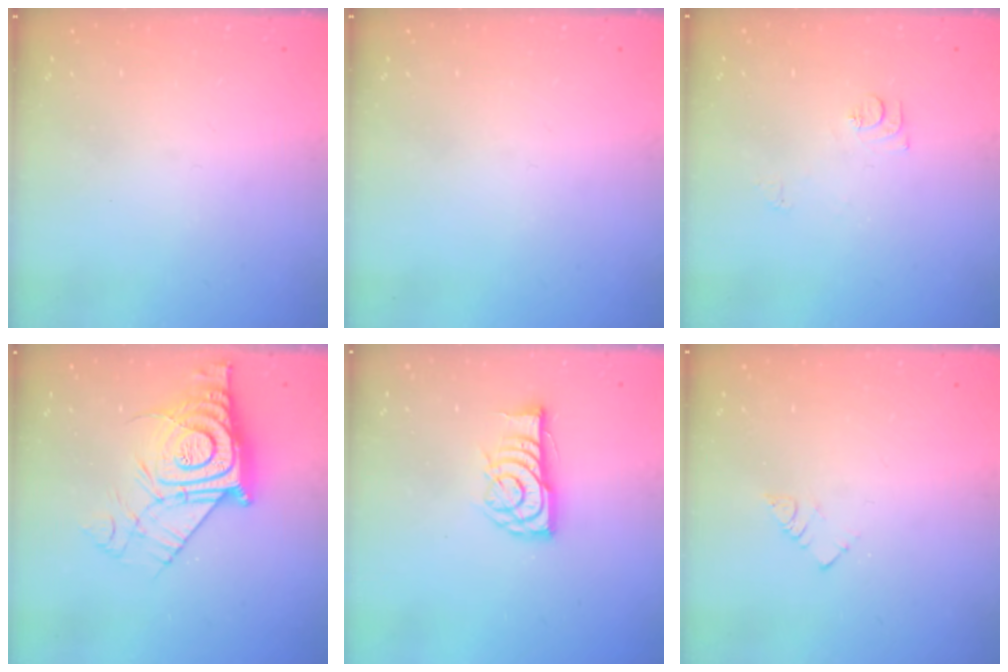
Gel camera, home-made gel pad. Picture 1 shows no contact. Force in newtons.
{"total": 0.0}
{"total": 6.7, "press": 6.7, "slide": 0.8}
{"total": 16.2, "press": 16.1, "slide": 1.3}
{"total": 11.5, "press": 11.4, "slide": 0.5}
{"total": 3.2, "press": 3.2, "slide": 0.0}